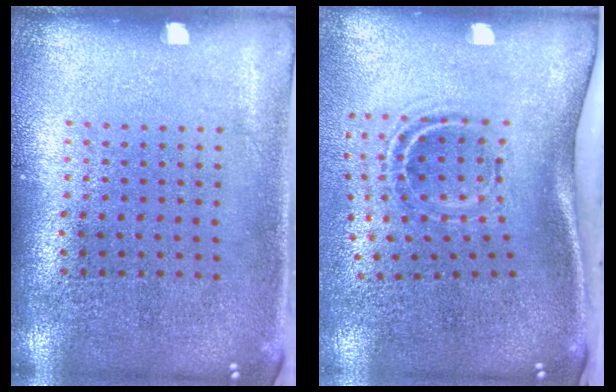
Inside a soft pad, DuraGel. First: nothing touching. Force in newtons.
{"total": 2.1, "press": 1.2, "slide": 1.8}